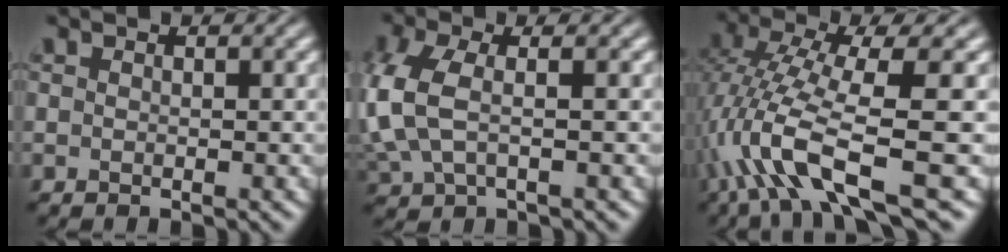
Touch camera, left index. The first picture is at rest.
{"total": 5.5, "force": [0.1, 2.9, 4.7], "torque": [-0.131, 0.003, -0.001]}
{"total": 9.8, "force": [-3.3, 2.4, 8.9], "torque": [-0.182, 0.002, -0.064]}